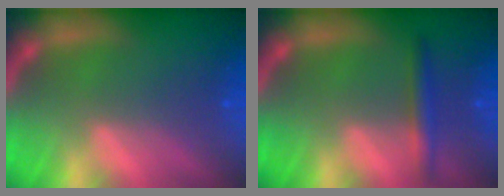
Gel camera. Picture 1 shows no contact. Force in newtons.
{"total": 2.4}